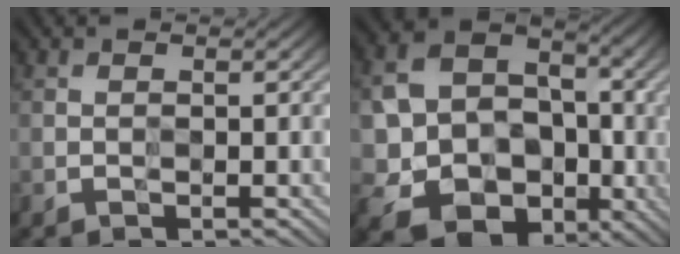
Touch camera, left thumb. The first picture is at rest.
{"total": 13.6, "force": [-3.0, 11.1, 7.2], "torque": [-0.153, -0.024, -0.071]}